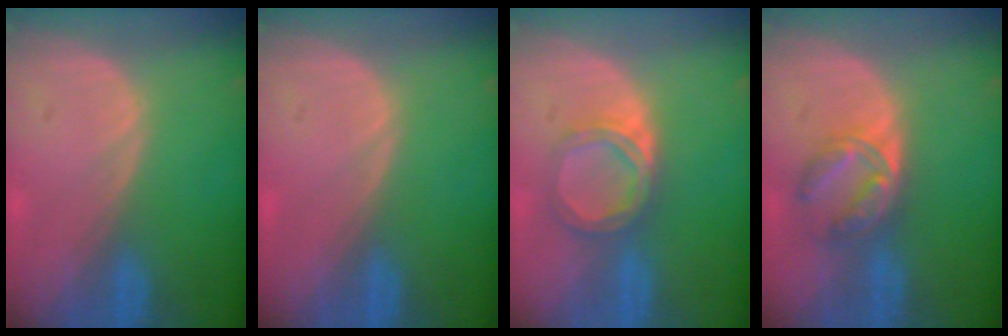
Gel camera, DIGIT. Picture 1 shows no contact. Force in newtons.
{"total": 0.0}
{"total": 4.8, "press": 4.8, "slide": 0.3}
{"total": 5.8, "press": 5.5, "slide": 1.8}